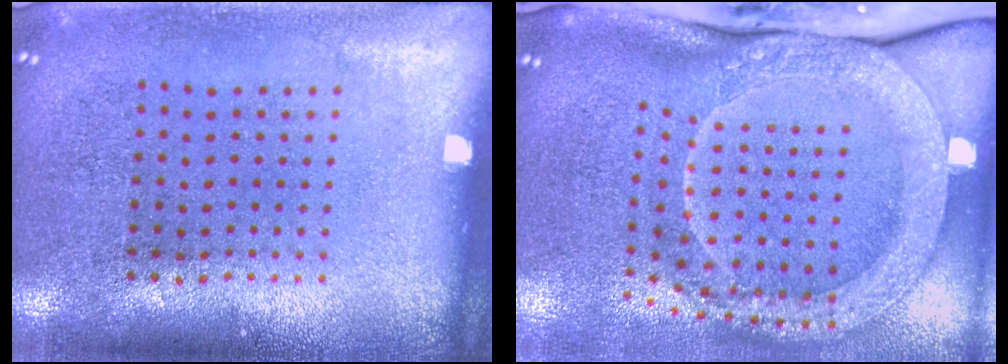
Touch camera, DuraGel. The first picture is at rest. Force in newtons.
{"total": 2.7, "press": 2.2, "slide": 1.6}